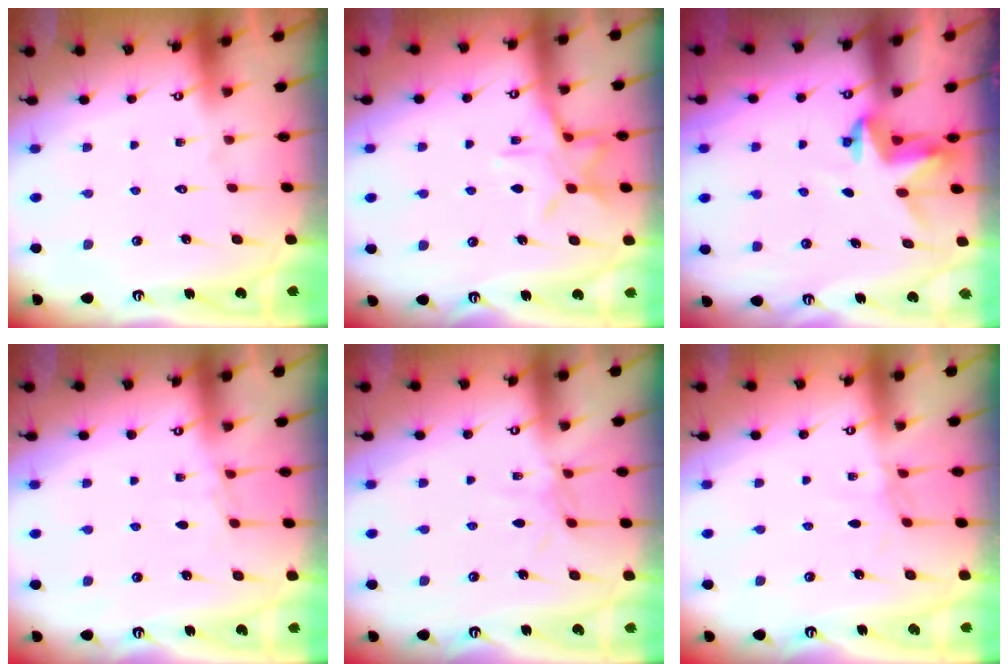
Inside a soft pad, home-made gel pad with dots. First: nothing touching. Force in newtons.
{"total": 11.2, "press": 11.1, "slide": 0.6}
{"total": 3.6, "press": 3.6, "slide": 0.3}
{"total": 3.1, "press": 3.1, "slide": 0.5}
{"total": 5.0, "press": 5.0, "slide": 0.1}
{"total": 2.3, "press": 2.3, "slide": 0.5}